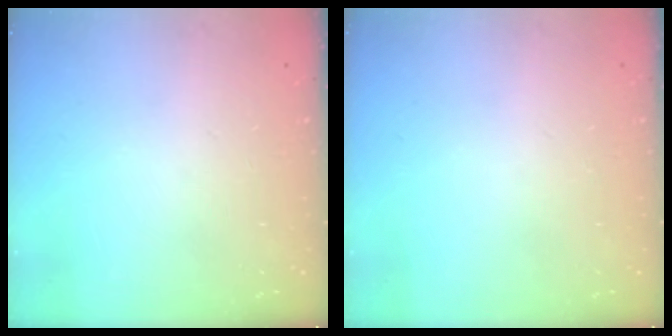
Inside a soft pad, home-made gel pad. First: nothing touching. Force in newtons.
{"total": 0.0}